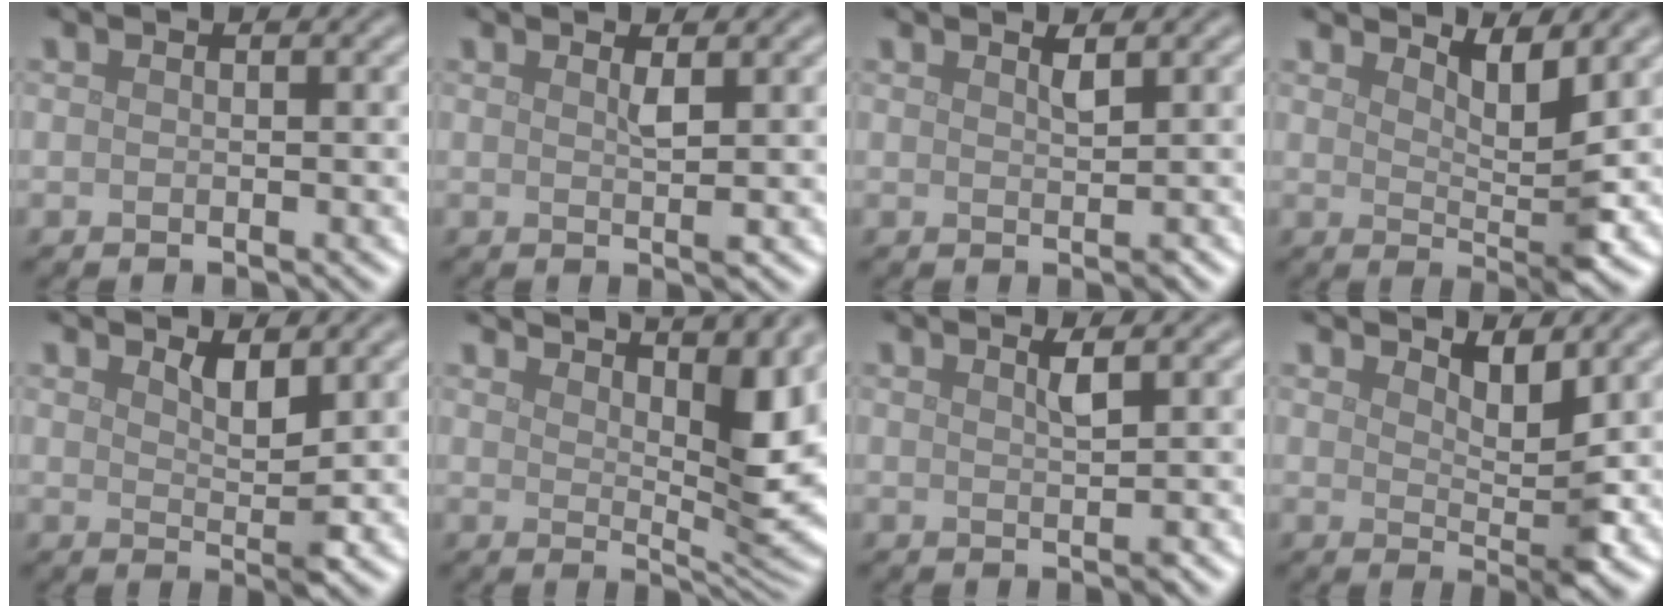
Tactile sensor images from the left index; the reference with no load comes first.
{"total": 1.3, "force": [0.7, 0.1, 1.1], "torque": [-0.023, -0.004, 0.009]}
{"total": 1.1, "force": [0.7, 0.1, 0.8], "torque": [-0.013, 0.000, 0.012]}
{"total": 3.6, "force": [2.2, 0.7, 2.7], "torque": [-0.047, -0.012, 0.037]}
{"total": 2.3, "force": [1.5, 0.5, 1.7], "torque": [-0.028, -0.008, 0.027]}
{"total": 9.7, "force": [5.9, 2.4, 7.3], "torque": [-0.097, 0.013, 0.099]}
{"total": 1.4, "force": [0.7, 0.2, 1.2], "torque": [-0.020, -0.001, 0.009]}
{"total": 3.0, "force": [1.9, 0.7, 2.1], "torque": [-0.035, -0.010, 0.032]}